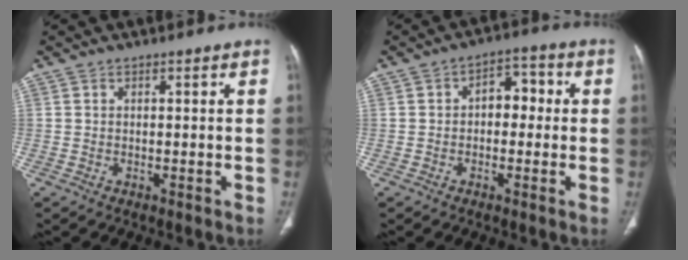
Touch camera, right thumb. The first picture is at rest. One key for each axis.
{"total": 6.0, "fx": 0.1, "fy": 4.0, "fz": 4.5, "tx": -0.036, "ty": 0.024, "tz": -0.008}